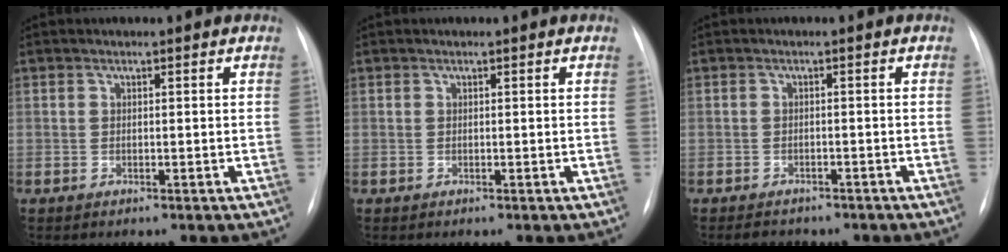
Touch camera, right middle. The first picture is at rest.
{"total": 0.0}
{"total": 4.8, "force": [-3.9, 2.3, 1.6], "torque": [-0.026, 0.000, -0.038]}